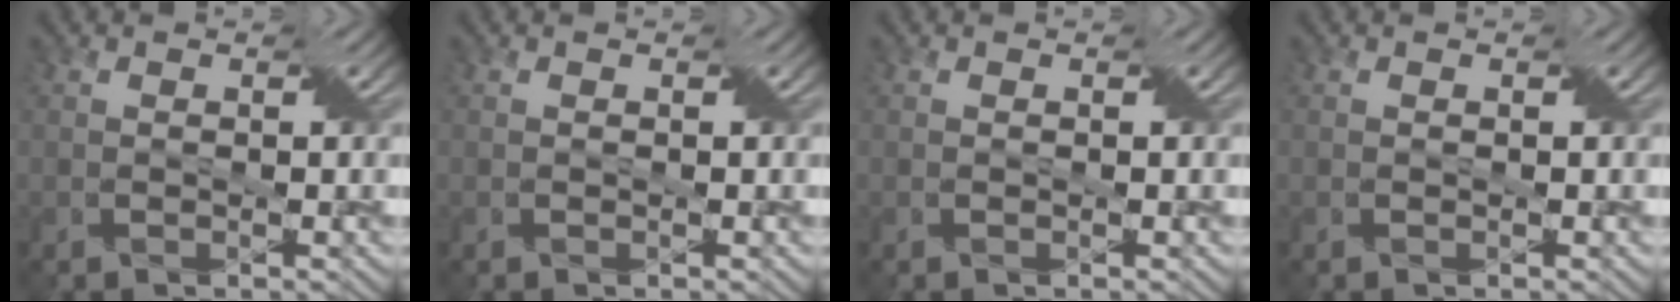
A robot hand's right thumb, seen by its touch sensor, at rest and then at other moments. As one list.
[{"total": 0.0}, {"total": 0.0}, {"total": 0.0}]